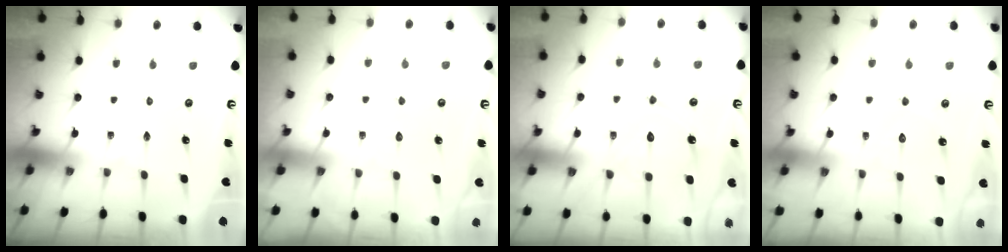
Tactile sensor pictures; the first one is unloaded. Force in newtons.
{"total": 3.9, "press": 3.8, "slide": 0.5}
{"total": 12.3, "press": 12.2, "slide": 1.1}
{"total": 4.5, "press": 4.5, "slide": 0.1}